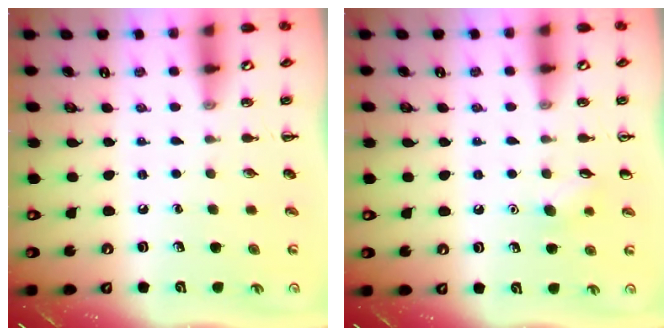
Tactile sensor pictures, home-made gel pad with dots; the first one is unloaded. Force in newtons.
{"total": 6.0, "press": 5.8, "slide": 1.7}